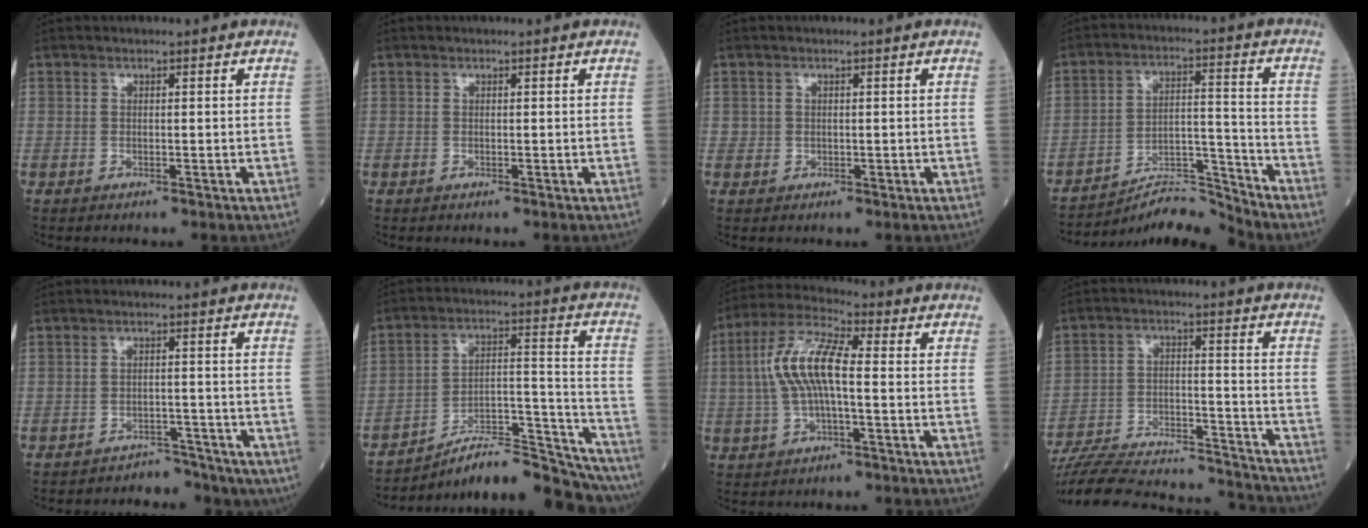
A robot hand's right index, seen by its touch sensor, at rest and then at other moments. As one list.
[{"total": 0.0}, {"total": 1.0, "force": [0.1, 0.9, 0.2], "torque": [0.001, 0.002, 0.002]}, {"total": 8.6, "force": [-8.5, -1.2, 0.6], "torque": [-0.007, 0.036, -0.147]}, {"total": 5.3, "force": [-4.4, 3.0, -0.2], "torque": [0.015, 0.022, -0.056]}, {"total": 16.9, "force": [-15.8, 1.1, 5.9], "torque": [-0.076, 0.044, -0.244]}, {"total": 9.9, "force": [0.2, 2.7, 9.5], "torque": [-0.205, 0.022, -0.001]}, {"total": 22.5, "force": [-21.4, 3.0, 6.3], "torque": [-0.125, -0.002, -0.317]}]